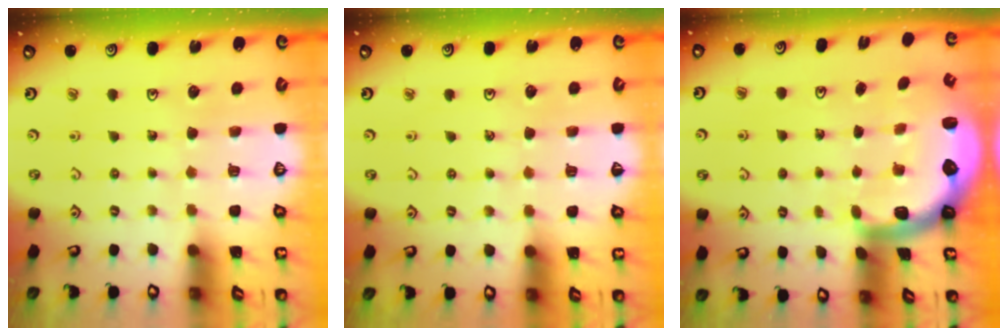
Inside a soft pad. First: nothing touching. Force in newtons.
{"total": 1.3, "press": 1.3, "slide": 0.2}
{"total": 2.8, "press": 2.5, "slide": 1.4}